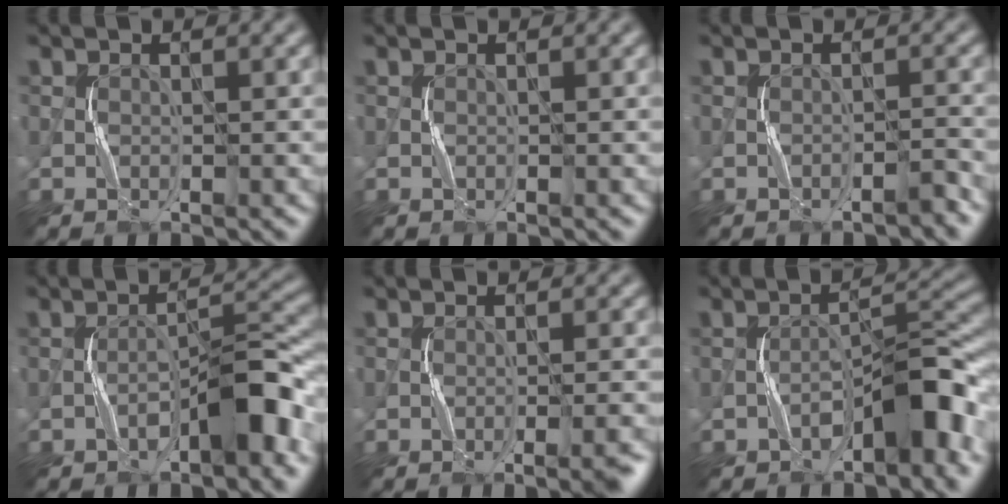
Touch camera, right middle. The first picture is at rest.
{"total": 0.0}
{"total": 1.0, "force": [-1.0, 0.0, 0.2], "torque": [-0.007, 0.008, -0.017]}
{"total": 4.7, "force": [-2.7, 1.1, 3.7], "torque": [-0.053, 0.024, -0.046]}
{"total": 2.5, "force": [-1.2, 0.3, 2.1], "torque": [-0.022, 0.008, -0.019]}
{"total": 5.2, "force": [-2.9, 1.7, 4.0], "torque": [-0.051, 0.026, -0.051]}